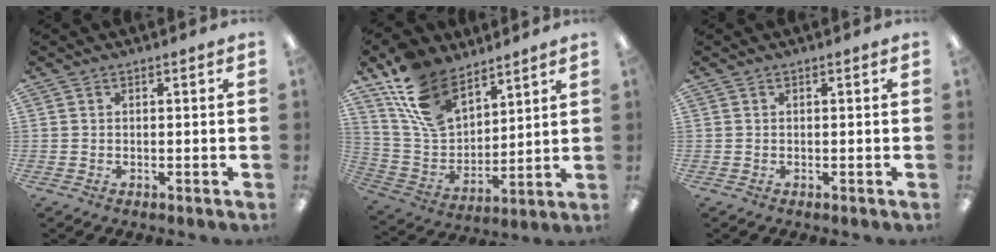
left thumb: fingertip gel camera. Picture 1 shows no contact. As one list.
[{"total": 16.2, "force": [10.8, 9.1, 8.0], "torque": [-0.166, -0.043, 0.209]}, {"total": 0.0}]